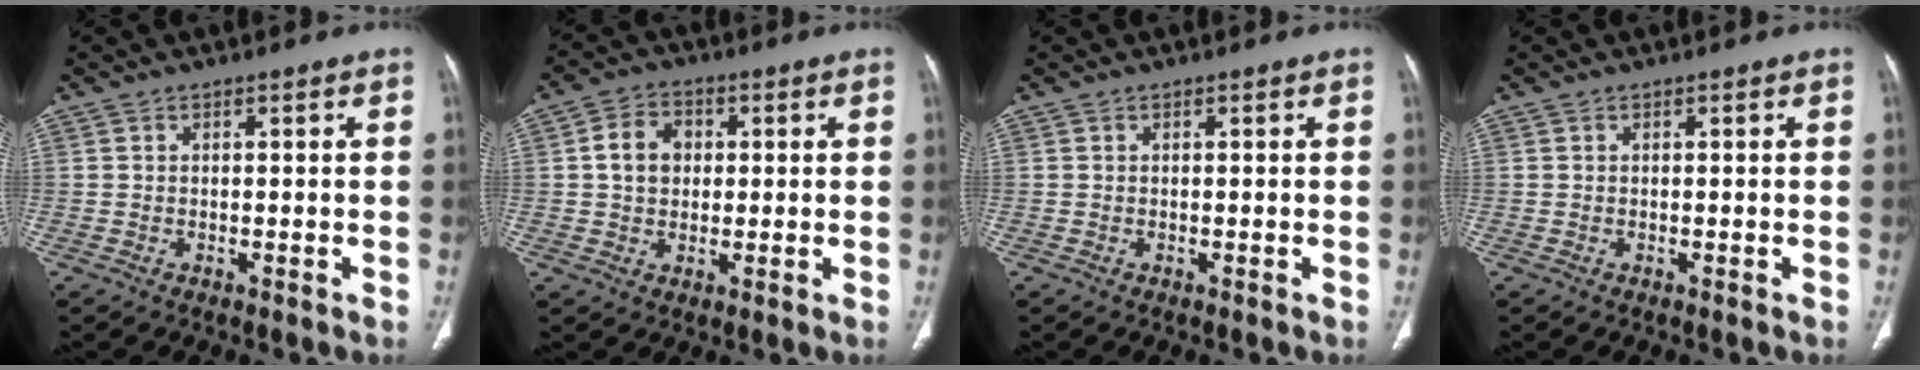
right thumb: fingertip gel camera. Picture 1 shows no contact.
{"total": 6.7, "force": [0.9, 5.4, 4.0], "torque": [-0.049, 0.007, 0.011]}
{"total": 0.0}
{"total": 0.0}